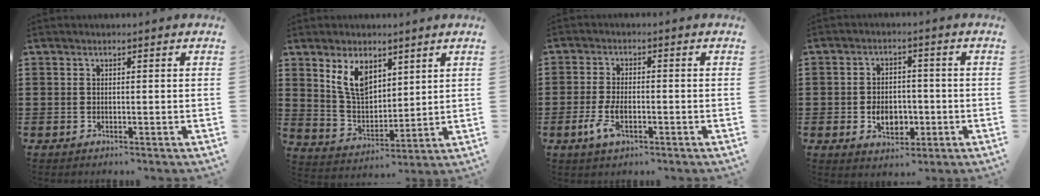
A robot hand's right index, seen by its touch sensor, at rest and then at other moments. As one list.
[{"total": 7.9, "force": [4.4, 4.2, 4.9], "torque": [-0.113, 0.001, 0.083]}, {"total": 4.6, "force": [-1.6, 2.0, 3.8], "torque": [-0.093, -0.007, -0.034]}, {"total": 4.9, "force": [-1.2, 3.6, 3.1], "torque": [-0.046, 0.002, -0.025]}]